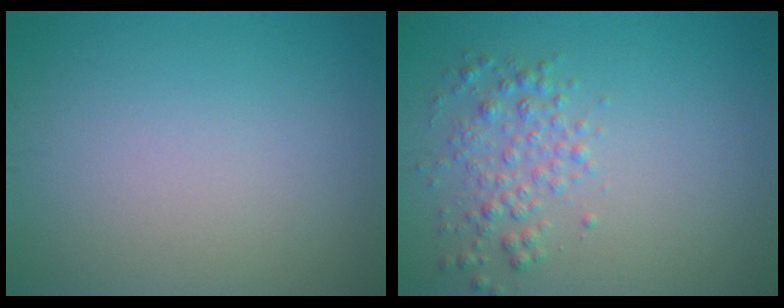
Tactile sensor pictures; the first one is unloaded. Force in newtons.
{"total": 2.5, "press": 2.5, "slide": 0.1}